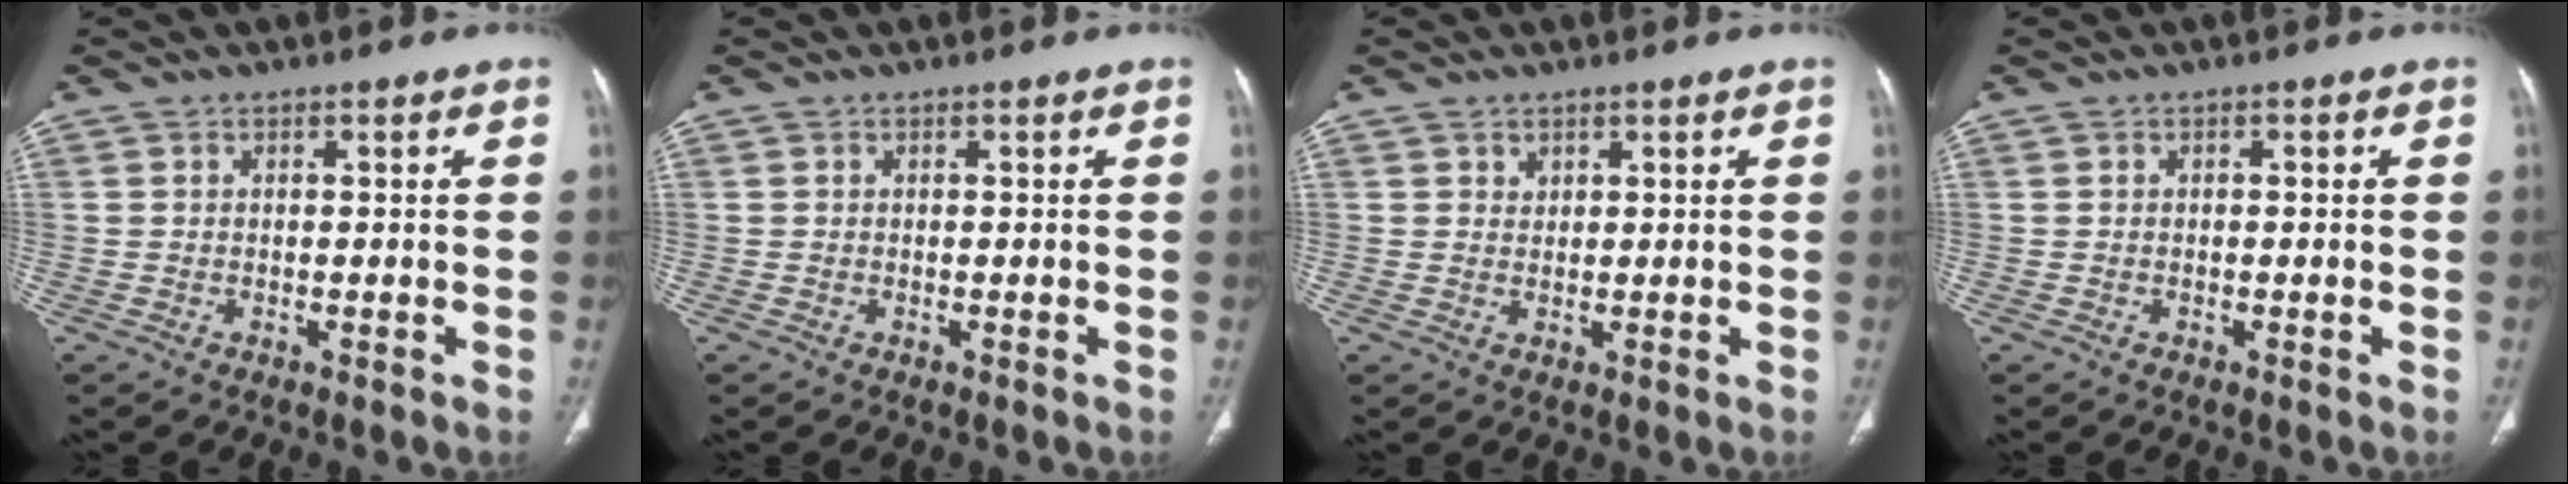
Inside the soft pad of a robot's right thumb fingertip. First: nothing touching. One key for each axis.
{"total": 0.0}
{"total": 1.4, "fx": 0.9, "fy": 1.0, "fz": 0.1, "tx": 0.012, "ty": -0.005, "tz": 0.012}
{"total": 0.0}